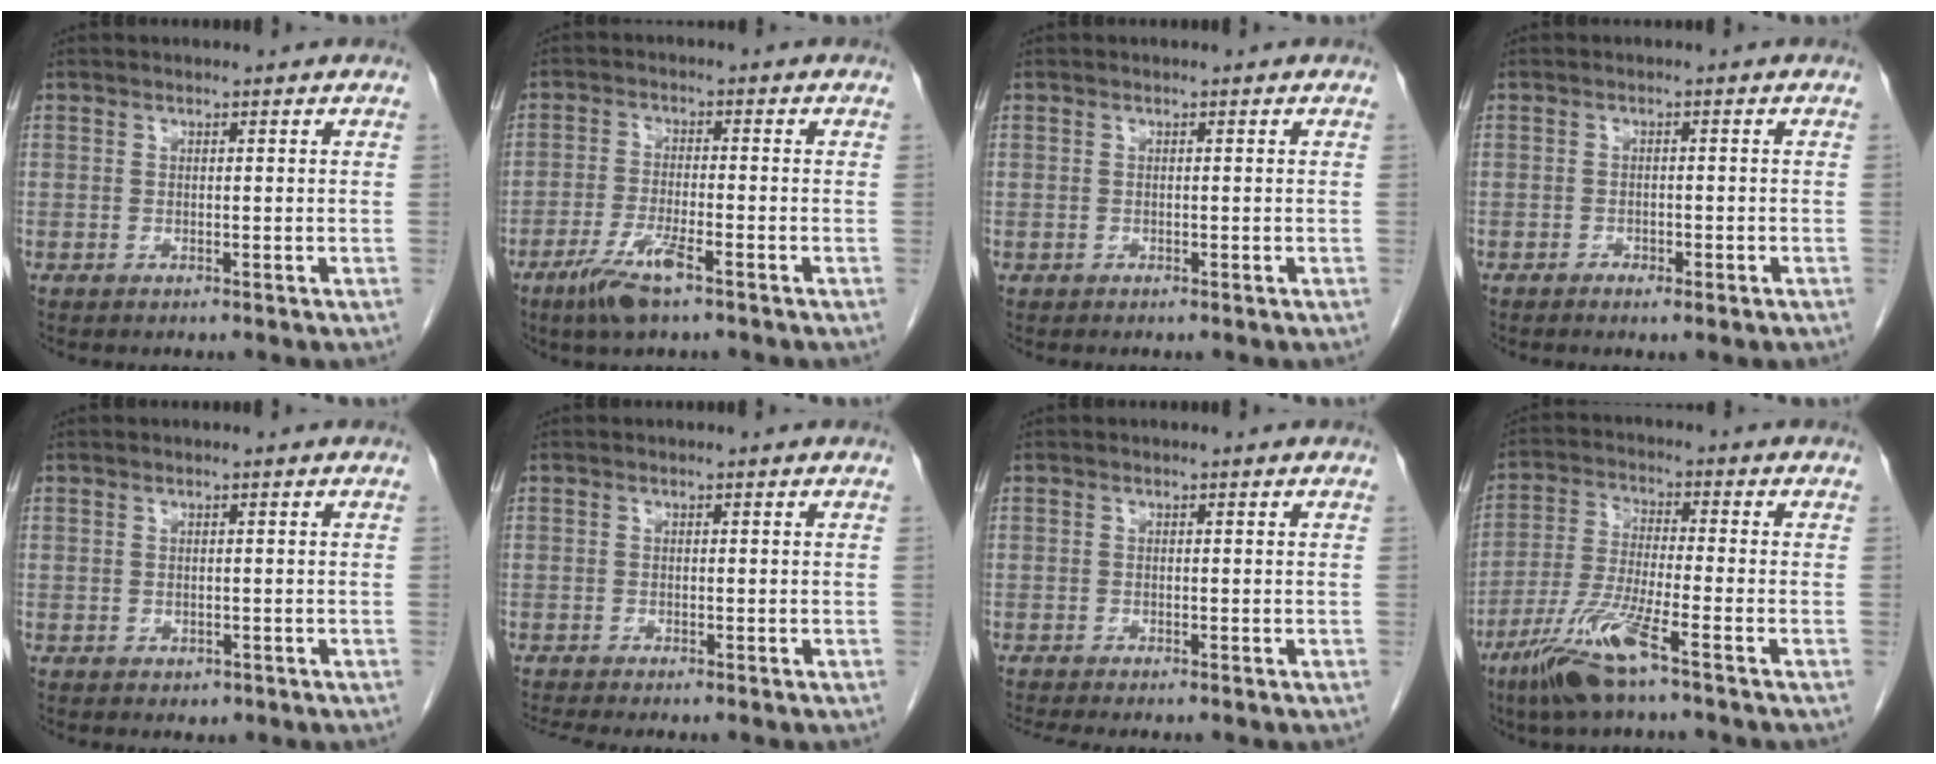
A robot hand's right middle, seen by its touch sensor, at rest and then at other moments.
{"total": 6.1, "force": [-3.8, 0.6, 4.7], "torque": [-0.099, -0.010, -0.071]}
{"total": 0.0}
{"total": 2.1, "force": [-1.3, 0.7, 1.5], "torque": [-0.025, 0.000, -0.016]}
{"total": 1.0, "force": [-0.4, 0.8, 0.4], "torque": [-0.007, 0.001, 0.000]}
{"total": 1.5, "force": [-1.4, -0.4, 0.4], "torque": [-0.015, -0.006, -0.028]}
{"total": 2.0, "force": [-1.9, -0.2, 0.8], "torque": [-0.015, -0.005, -0.032]}
{"total": 9.6, "force": [-5.9, 0.0, 7.5], "torque": [-0.163, -0.024, -0.120]}